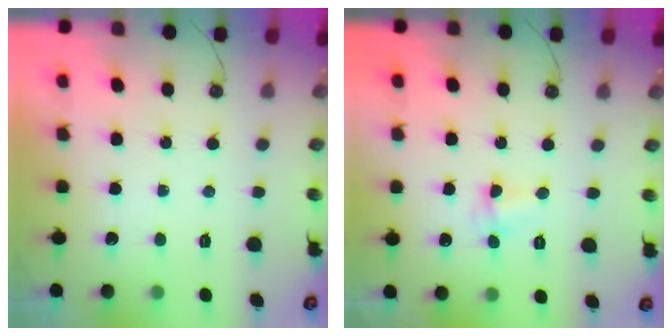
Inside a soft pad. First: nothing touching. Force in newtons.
{"total": 2.9, "press": 2.8, "slide": 0.7}